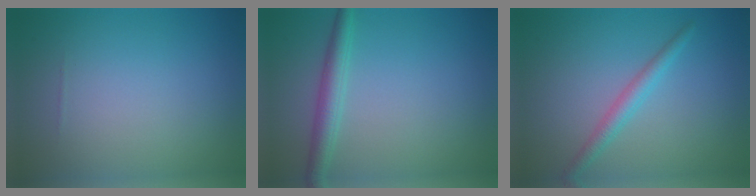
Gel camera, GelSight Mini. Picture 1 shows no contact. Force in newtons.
{"total": 2.6, "press": 2.6, "slide": 0.1}
{"total": 2.1, "press": 2.1, "slide": 0.1}